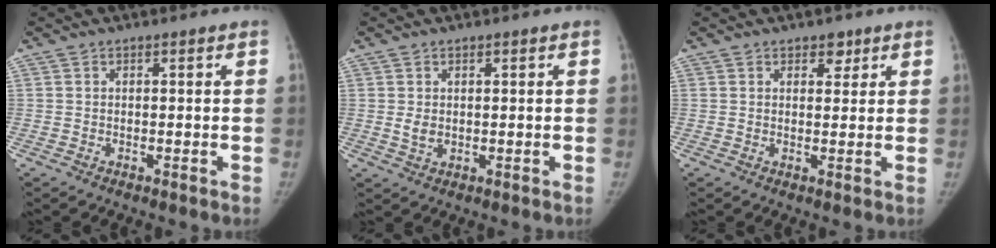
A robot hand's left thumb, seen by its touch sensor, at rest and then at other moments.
{"total": 2.3, "force": [0.3, 1.6, 1.5], "torque": [-0.022, -0.006, 0.011]}
{"total": 2.7, "force": [1.7, 1.7, 1.1], "torque": [0.005, -0.009, 0.023]}